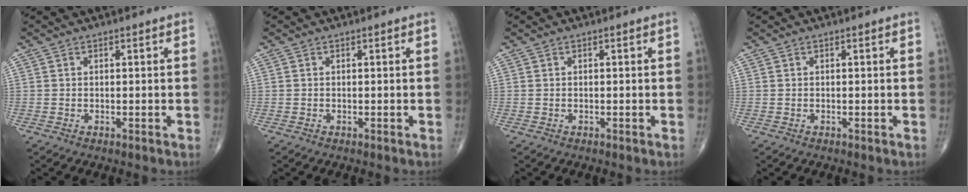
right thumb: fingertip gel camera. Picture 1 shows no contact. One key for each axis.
{"total": 0.0}
{"total": 0.0}
{"total": 0.0}